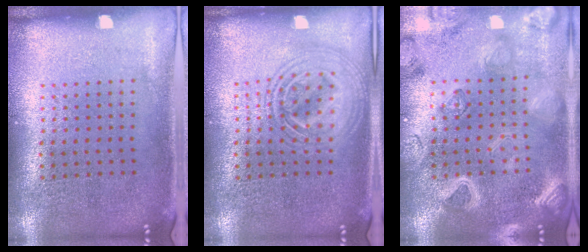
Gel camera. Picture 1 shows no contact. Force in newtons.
{"total": 2.9, "press": 2.9, "slide": 0.4}
{"total": 3.0, "press": 2.9, "slide": 0.8}